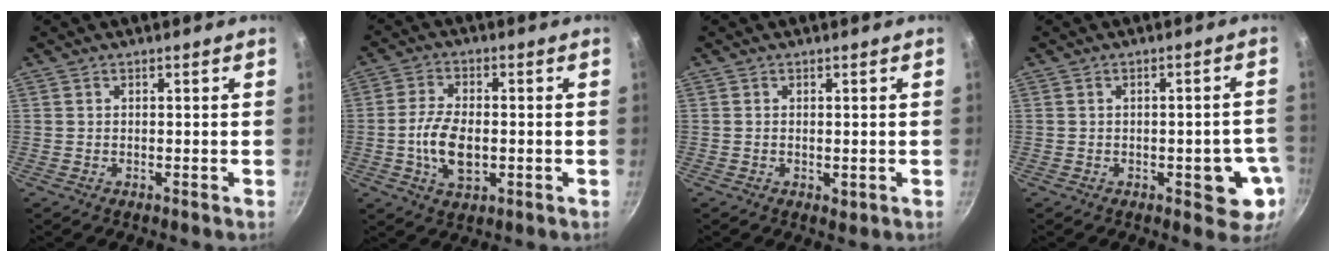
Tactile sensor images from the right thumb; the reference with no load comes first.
{"total": 8.8, "force": [-1.3, 4.9, 7.2], "torque": [-0.137, 0.009, -0.026]}
{"total": 1.2, "force": [0.0, 0.7, 1.0], "torque": [-0.015, -0.004, -0.001]}
{"total": 7.9, "force": [-2.3, 3.7, 6.6], "torque": [-0.040, 0.013, -0.026]}